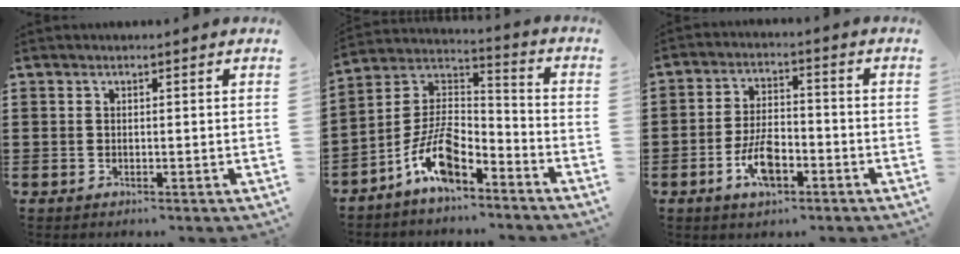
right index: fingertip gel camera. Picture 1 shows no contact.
{"total": 10.3, "force": [-7.0, 3.9, 6.4], "torque": [-0.142, 0.005, -0.138]}
{"total": 7.1, "force": [-3.0, 3.3, 5.6], "torque": [-0.116, 0.002, -0.057]}